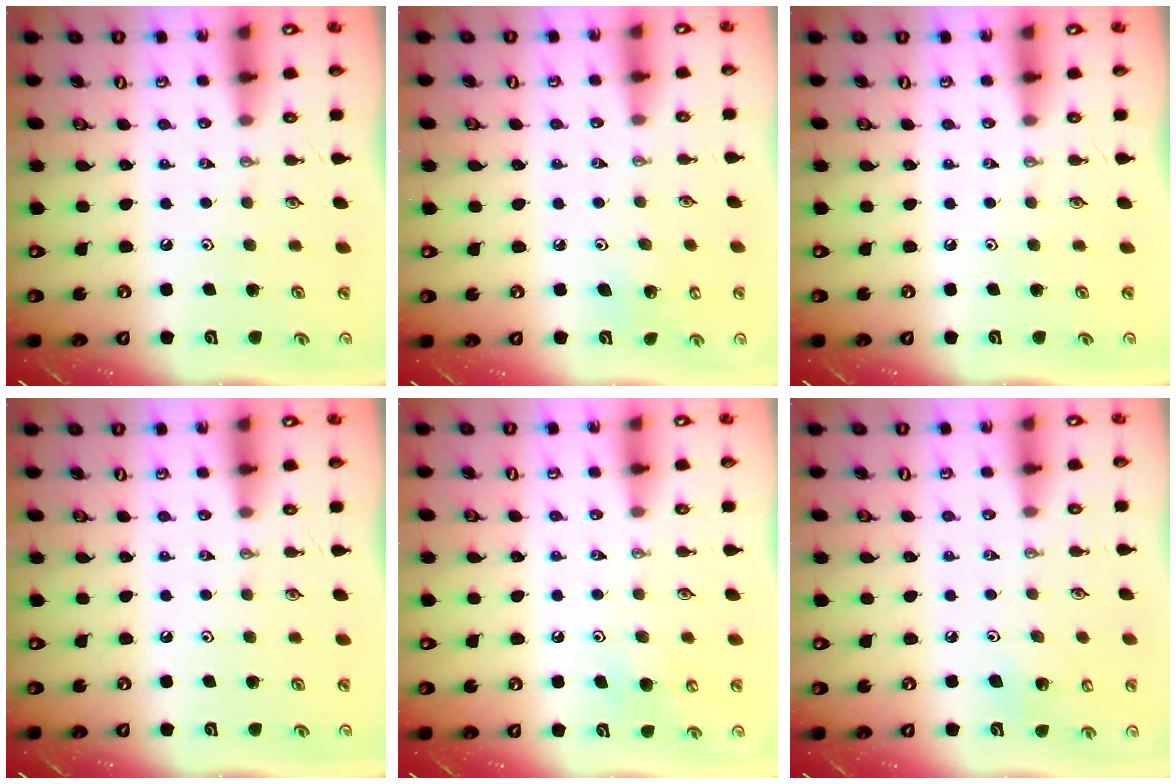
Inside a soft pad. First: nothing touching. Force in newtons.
{"total": 5.0, "press": 5.0, "slide": 0.5}
{"total": 0.0}
{"total": 0.0}
{"total": 6.4, "press": 6.3, "slide": 0.8}
{"total": 6.5, "press": 6.4, "slide": 1.5}